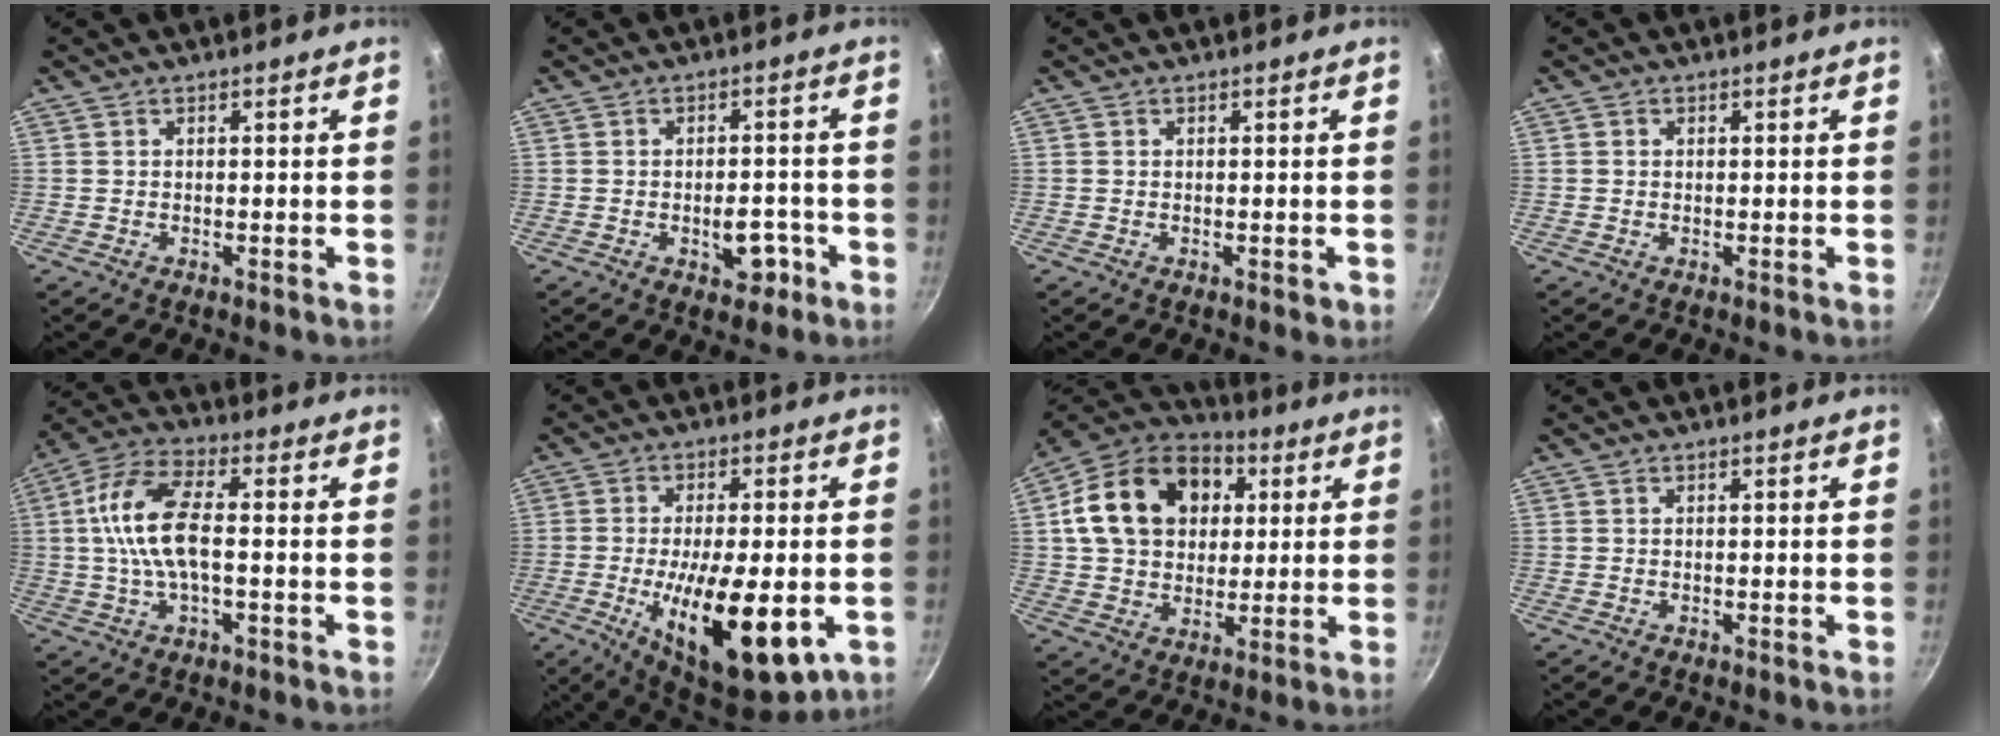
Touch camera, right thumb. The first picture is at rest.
{"total": 5.7, "force": [-2.2, 3.4, 4.0], "torque": [-0.025, 0.017, -0.028]}
{"total": 0.9, "force": [-0.1, 0.7, 0.6], "torque": [-0.004, 0.002, -0.002]}
{"total": 0.7, "force": [0.1, 0.7, 0.2], "torque": [-0.001, 0.003, 0.000]}
{"total": 12.6, "force": [0.2, 5.5, 11.3], "torque": [-0.227, 0.026, -0.011]}
{"total": 18.0, "force": [-4.5, 6.8, 16.1], "torque": [-0.250, 0.000, -0.064]}
{"total": 20.5, "force": [4.9, 15.6, 12.4], "torque": [-0.188, 0.019, 0.075]}
{"total": 0.0}